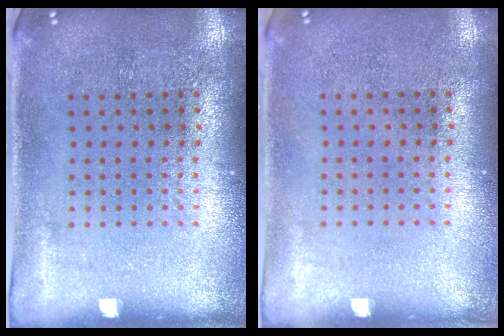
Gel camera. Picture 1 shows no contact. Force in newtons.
{"total": 0.0}